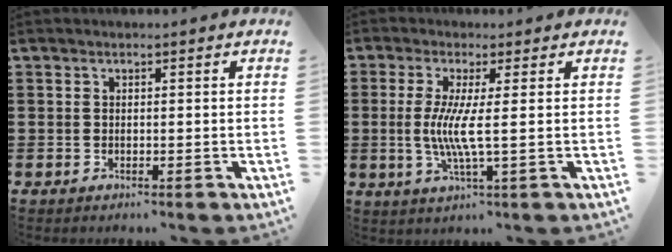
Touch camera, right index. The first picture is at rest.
{"total": 5.9, "force": [0.0, -0.1, 5.9], "torque": [-0.126, -0.016, -0.007]}